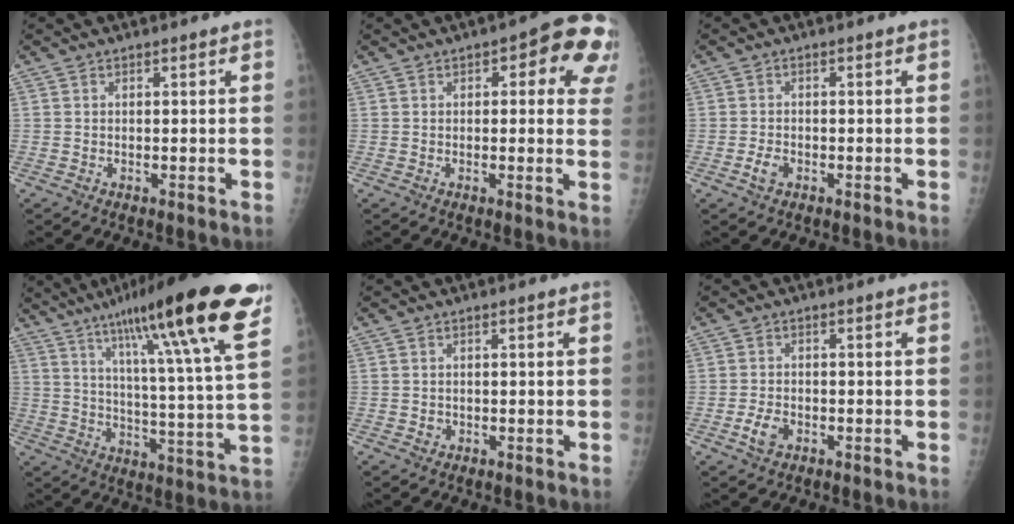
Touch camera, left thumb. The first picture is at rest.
{"total": 11.2, "force": [4.4, 4.8, 9.2], "torque": [-0.055, 0.000, 0.038]}
{"total": 2.2, "force": [-1.0, 1.4, 1.3], "torque": [-0.025, 0.003, -0.019]}
{"total": 26.0, "force": [16.2, 1.9, 20.2], "torque": [-0.296, -0.051, 0.237]}
{"total": 0.9, "force": [-0.1, 0.8, 0.3], "torque": [0.000, 0.001, 0.001]}
{"total": 3.3, "force": [-1.4, 2.2, 2.1], "torque": [-0.040, 0.004, -0.026]}